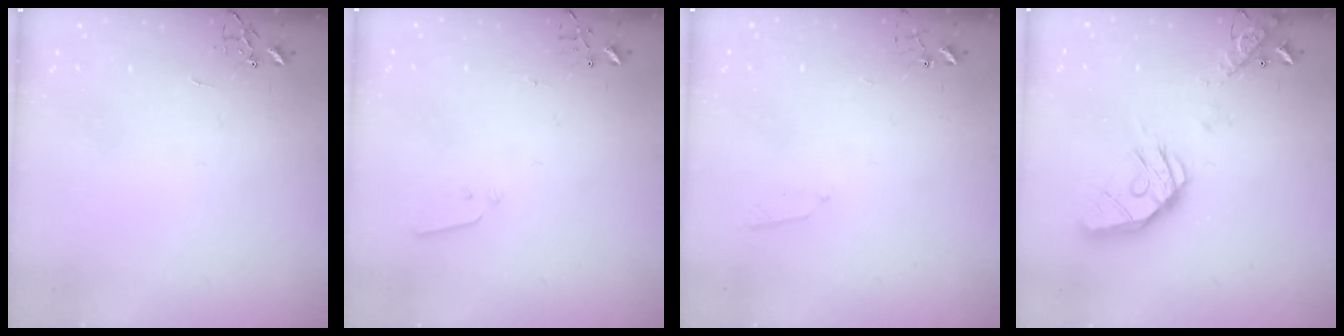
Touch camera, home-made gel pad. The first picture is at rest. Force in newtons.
{"total": 3.0, "press": 2.9, "slide": 0.7}
{"total": 4.1, "press": 4.0, "slide": 0.8}
{"total": 19.5, "press": 19.4, "slide": 2.7}